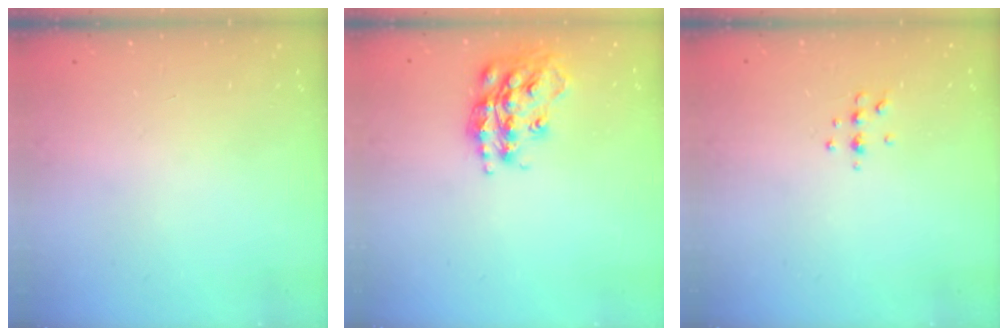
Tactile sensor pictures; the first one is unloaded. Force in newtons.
{"total": 17.0, "press": 16.9, "slide": 1.2}
{"total": 5.2, "press": 5.0, "slide": 1.1}